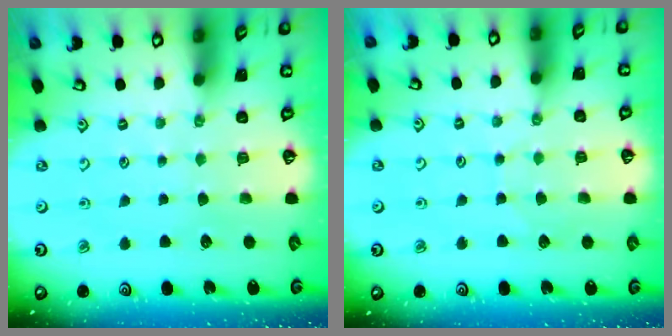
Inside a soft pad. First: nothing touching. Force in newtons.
{"total": 3.9, "press": 3.9, "slide": 0.5}